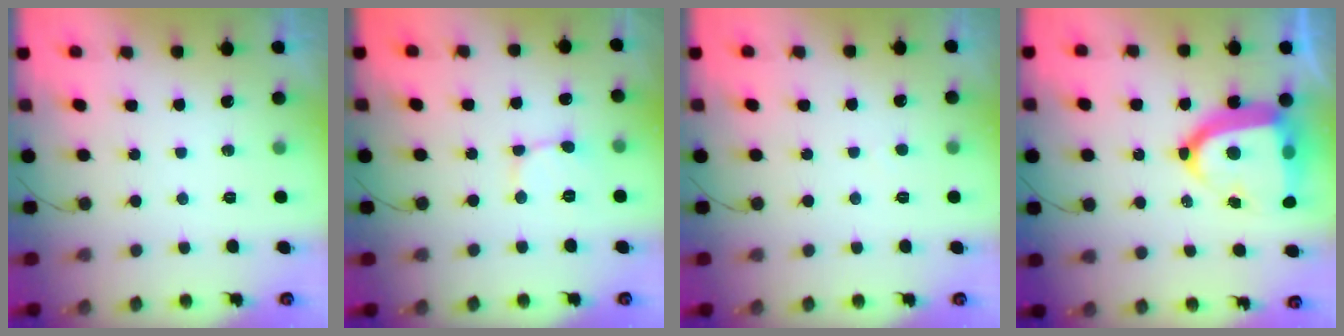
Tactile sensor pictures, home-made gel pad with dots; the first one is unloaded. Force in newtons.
{"total": 2.9, "press": 2.9, "slide": 0.2}
{"total": 2.0, "press": 2.0, "slide": 0.1}
{"total": 20.5, "press": 20.4, "slide": 1.8}